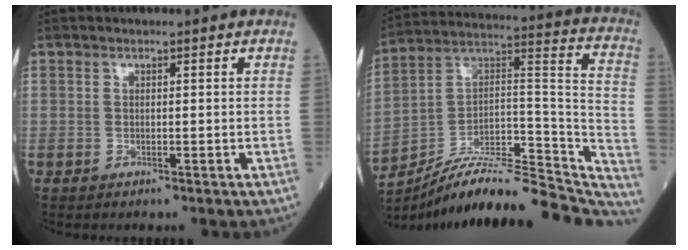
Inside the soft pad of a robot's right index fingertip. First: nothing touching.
{"total": 26.0, "force": [-23.1, 5.1, 10.9], "torque": [-0.122, 0.038, -0.350]}